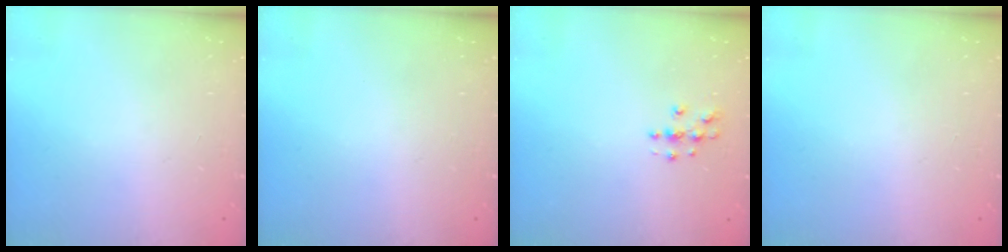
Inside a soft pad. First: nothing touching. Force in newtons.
{"total": 0.0}
{"total": 3.8, "press": 3.8, "slide": 0.3}
{"total": 0.0}